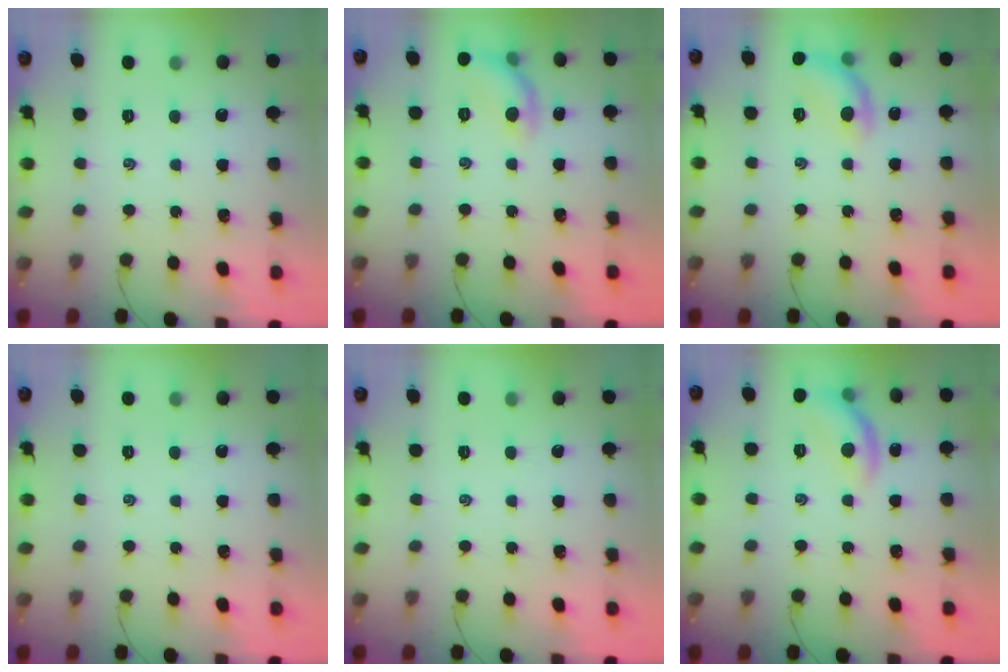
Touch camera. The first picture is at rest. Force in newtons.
{"total": 8.5, "press": 8.5, "slide": 1.0}
{"total": 10.2, "press": 10.2, "slide": 0.4}
{"total": 0.0}
{"total": 0.0}
{"total": 10.4, "press": 10.4, "slide": 0.0}